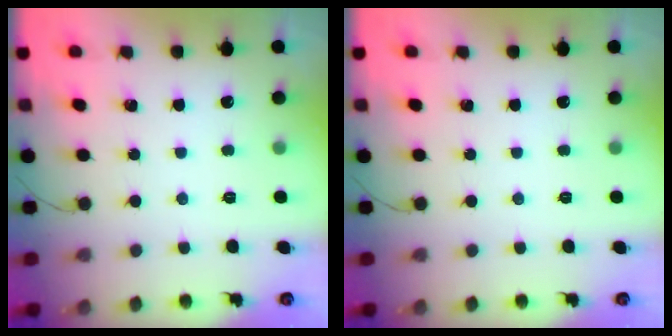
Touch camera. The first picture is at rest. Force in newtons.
{"total": 0.0}